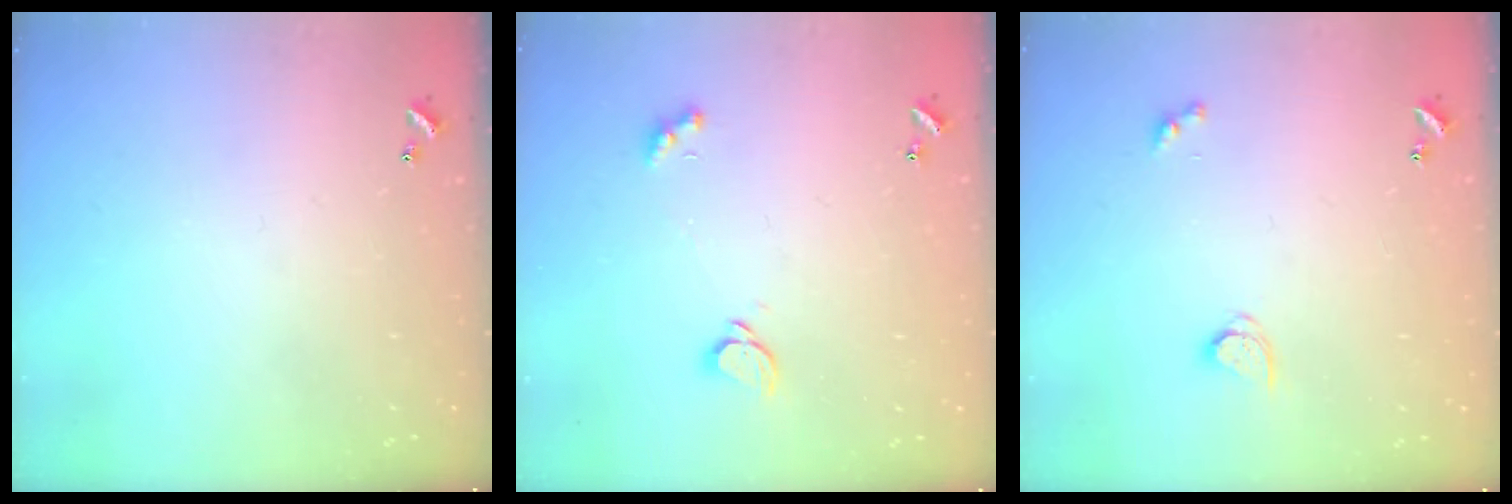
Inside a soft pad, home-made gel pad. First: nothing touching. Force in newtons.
{"total": 1.8, "press": 1.7, "slide": 0.5}
{"total": 2.9, "press": 2.9, "slide": 0.3}